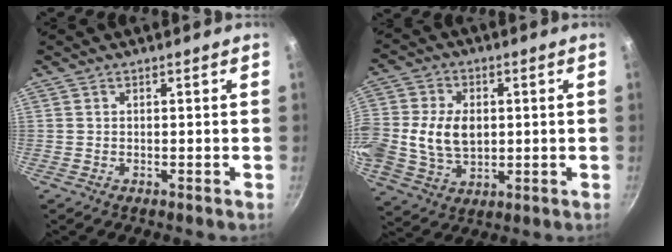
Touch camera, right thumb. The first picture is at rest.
{"total": 12.5, "force": [0.3, 9.2, 8.4], "torque": [-0.157, 0.007, 0.005]}